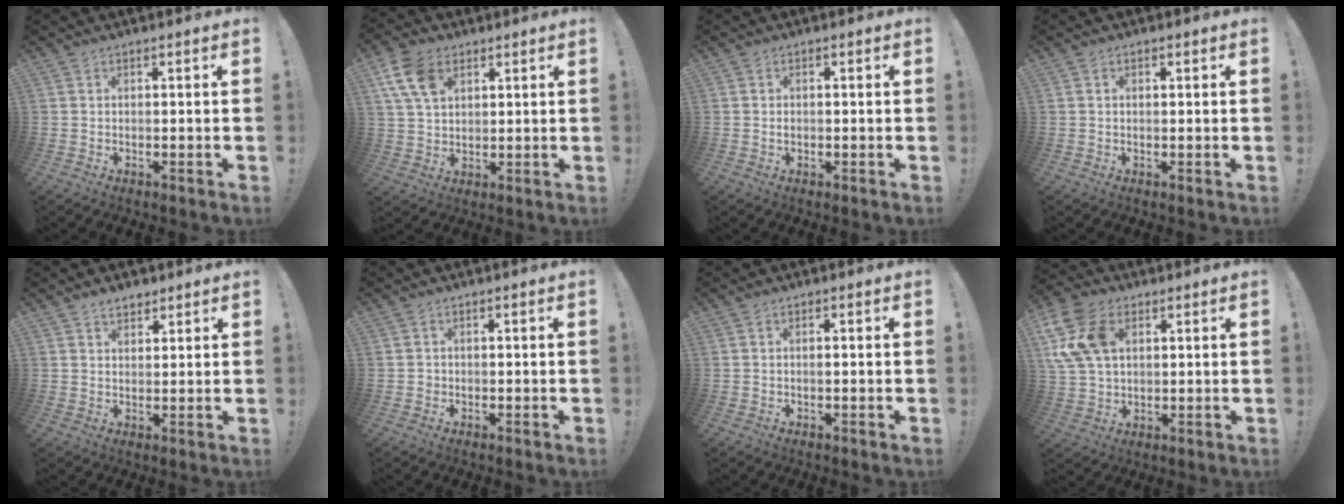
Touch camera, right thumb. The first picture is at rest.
{"total": 11.4, "force": [5.1, 7.8, 6.5], "torque": [-0.128, -0.009, 0.099]}
{"total": 0.5, "force": [-0.3, 0.4, 0.3], "torque": [-0.011, 0.004, -0.004]}
{"total": 0.7, "force": [0.3, 0.5, 0.5], "torque": [-0.002, -0.002, 0.003]}
{"total": 3.4, "force": [2.8, 1.8, 0.9], "torque": [-0.007, -0.017, 0.050]}
{"total": 1.2, "force": [-0.3, 1.1, 0.3], "torque": [-0.012, 0.006, -0.005]}
{"total": 0.8, "force": [-0.4, 0.0, 0.7], "torque": [-0.010, 0.000, -0.008]}
{"total": 14.7, "force": [4.3, 10.0, 9.8], "torque": [-0.200, 0.000, 0.087]}